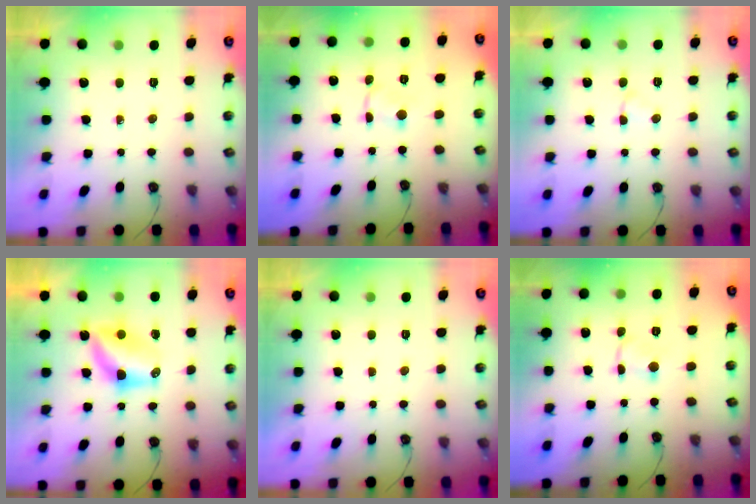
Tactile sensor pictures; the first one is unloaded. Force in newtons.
{"total": 0.6, "press": 0.6, "slide": 0.1}
{"total": 2.5, "press": 2.5, "slide": 0.7}
{"total": 9.0, "press": 8.1, "slide": 4.0}
{"total": 0.0}
{"total": 0.6, "press": 0.6, "slide": 0.1}